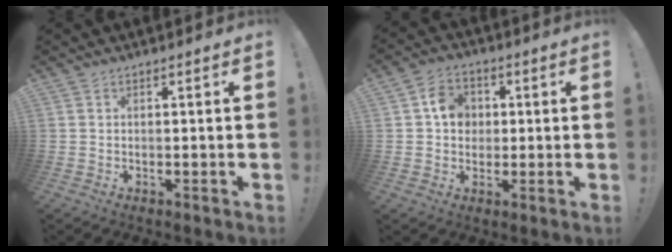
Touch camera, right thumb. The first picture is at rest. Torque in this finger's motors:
{"motor_torque": [0.07, 0.10, 0.15, 0.23, 0.01]}